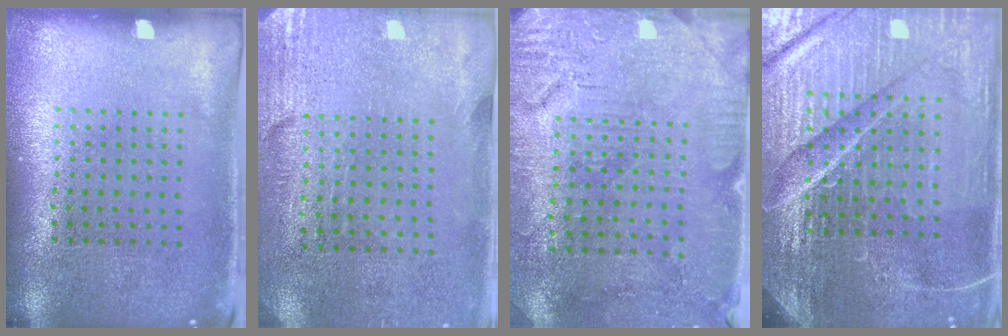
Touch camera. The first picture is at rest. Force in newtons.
{"total": 2.8, "press": 2.4, "slide": 1.5}
{"total": 3.0, "press": 2.7, "slide": 1.2}
{"total": 6.2, "press": 5.6, "slide": 2.8}